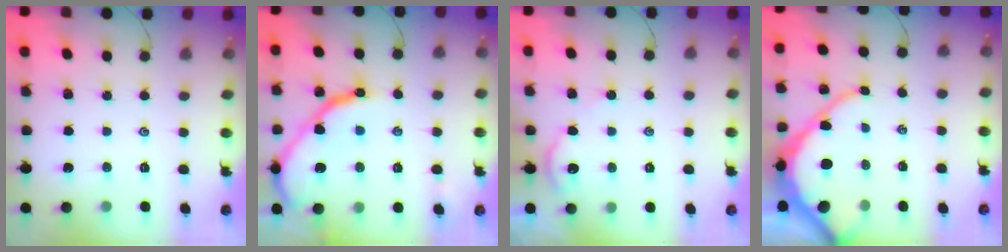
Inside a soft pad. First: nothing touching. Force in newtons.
{"total": 13.2, "press": 13.1, "slide": 1.2}
{"total": 2.7, "press": 2.7, "slide": 0.4}
{"total": 12.6, "press": 12.6, "slide": 1.3}